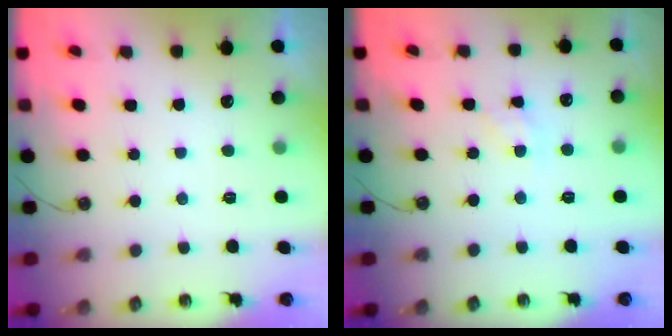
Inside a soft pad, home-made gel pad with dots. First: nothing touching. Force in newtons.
{"total": 3.9, "press": 3.9, "slide": 0.3}